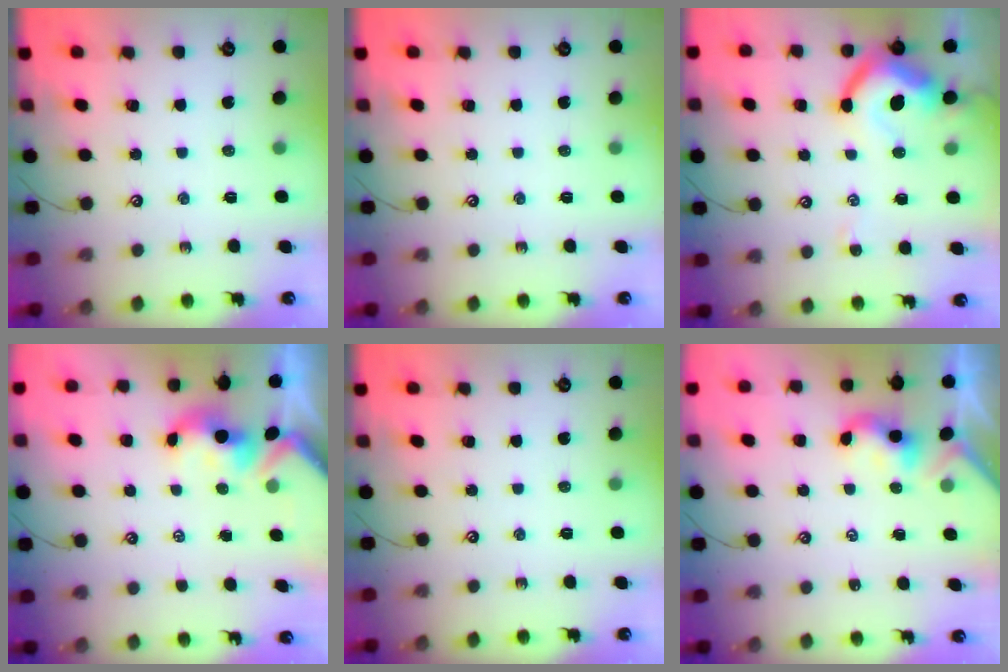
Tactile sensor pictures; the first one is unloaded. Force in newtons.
{"total": 0.0}
{"total": 9.3, "press": 9.2, "slide": 1.5}
{"total": 1.6, "press": 1.4, "slide": 0.7}
{"total": 0.0}
{"total": 2.0, "press": 2.0, "slide": 0.2}